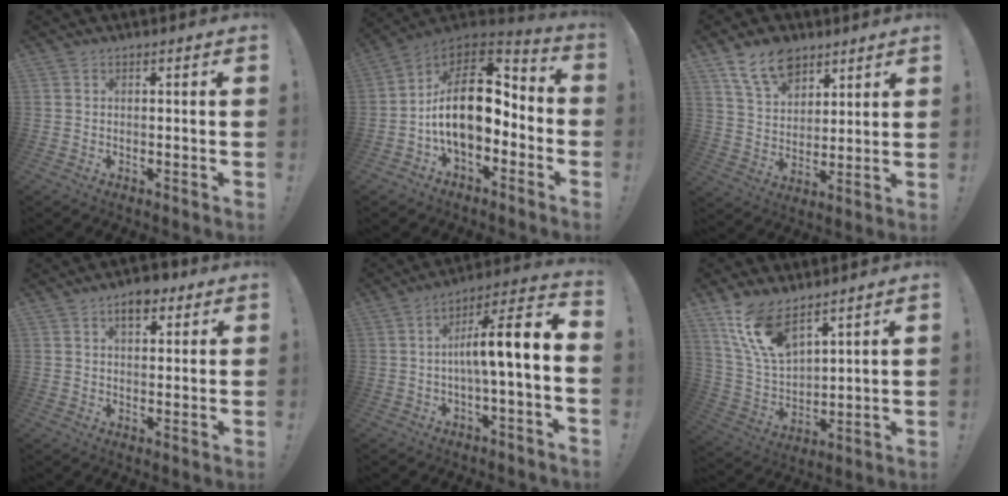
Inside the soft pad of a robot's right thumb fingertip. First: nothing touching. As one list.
[{"total": 18.8, "force": [-0.2, 10.7, 15.5], "torque": [-0.265, 0.006, 0.001]}, {"total": 12.7, "force": [8.4, 7.8, 5.3], "torque": [-0.088, -0.042, 0.162]}, {"total": 5.7, "force": [3.2, 3.2, 3.5], "torque": [-0.035, -0.012, 0.052]}, {"total": 10.3, "force": [-0.2, 0.2, 10.3], "torque": [-0.165, -0.009, -0.018]}, {"total": 14.0, "force": [9.9, 6.0, 7.9], "torque": [-0.176, -0.055, 0.191]}]